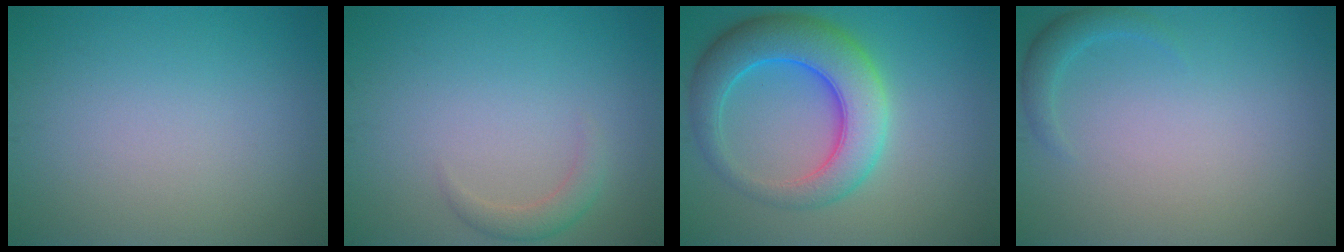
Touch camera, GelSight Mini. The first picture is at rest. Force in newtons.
{"total": 1.7, "press": 1.7, "slide": 0.1}
{"total": 7.9, "press": 7.9, "slide": 0.1}
{"total": 1.5, "press": 1.5, "slide": 0.0}